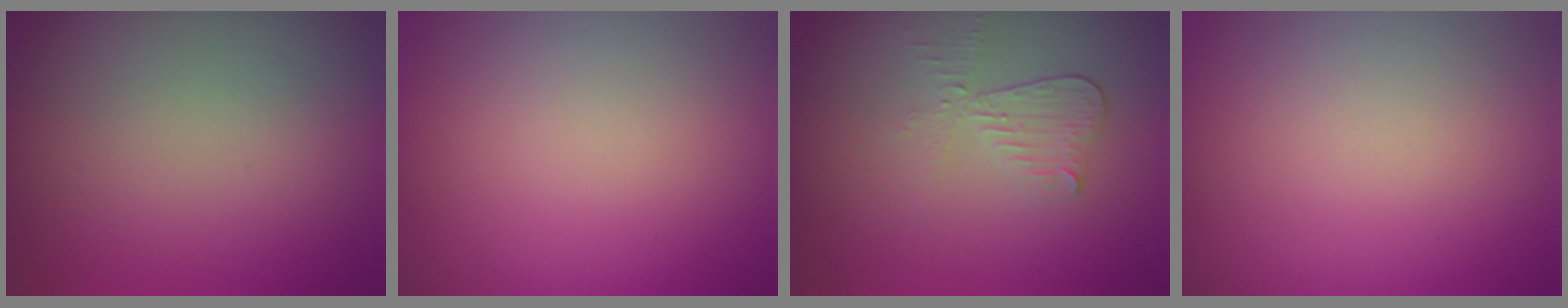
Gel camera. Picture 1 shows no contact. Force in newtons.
{"total": 0.0}
{"total": 3.0, "press": 2.6, "slide": 1.4}
{"total": 0.0}